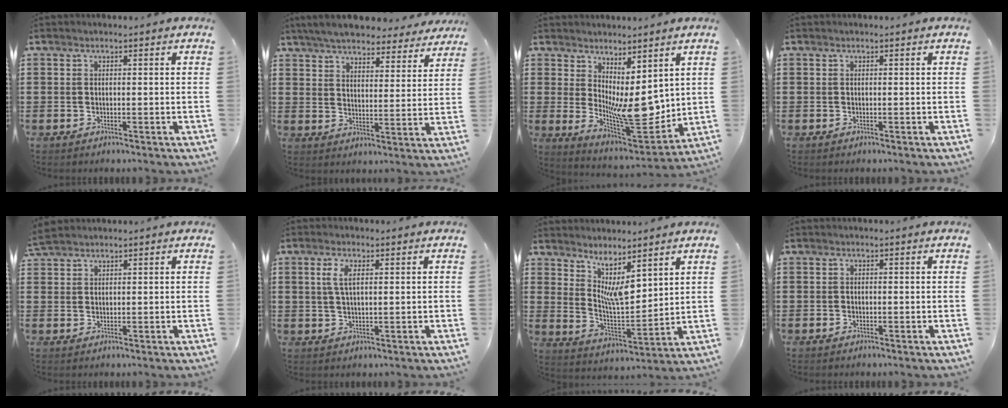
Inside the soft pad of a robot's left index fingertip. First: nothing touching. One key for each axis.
{"total": 6.5, "fx": 6.2, "fy": 0.6, "fz": 1.6, "tx": -0.060, "ty": -0.033, "tz": 0.110}
{"total": 8.2, "fx": 1.2, "fy": 4.0, "fz": 7.1, "tx": -0.111, "ty": -0.025, "tz": 0.031}
{"total": 0.0}
{"total": 2.3, "fx": 2.1, "fy": 0.6, "fz": 0.7, "tx": -0.019, "ty": 0.004, "tz": 0.042}
{"total": 3.8, "fx": 1.1, "fy": 1.4, "fz": 3.3, "tx": -0.077, "ty": 0.006, "tz": 0.015}
{"total": 6.3, "fx": 4.3, "fy": 1.7, "fz": 4.3, "tx": -0.096, "ty": -0.021, "tz": 0.078}
{"total": 0.5, "fx": -0.4, "fy": 0.3, "fz": 0.0, "tx": -0.002, "ty": 0.001, "tz": -0.009}